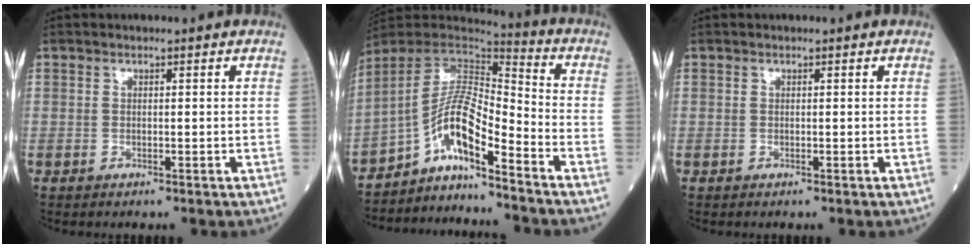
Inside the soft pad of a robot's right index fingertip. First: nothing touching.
{"total": 11.7, "force": [-7.7, 1.2, 8.8], "torque": [-0.157, 0.020, -0.136]}
{"total": 0.0}